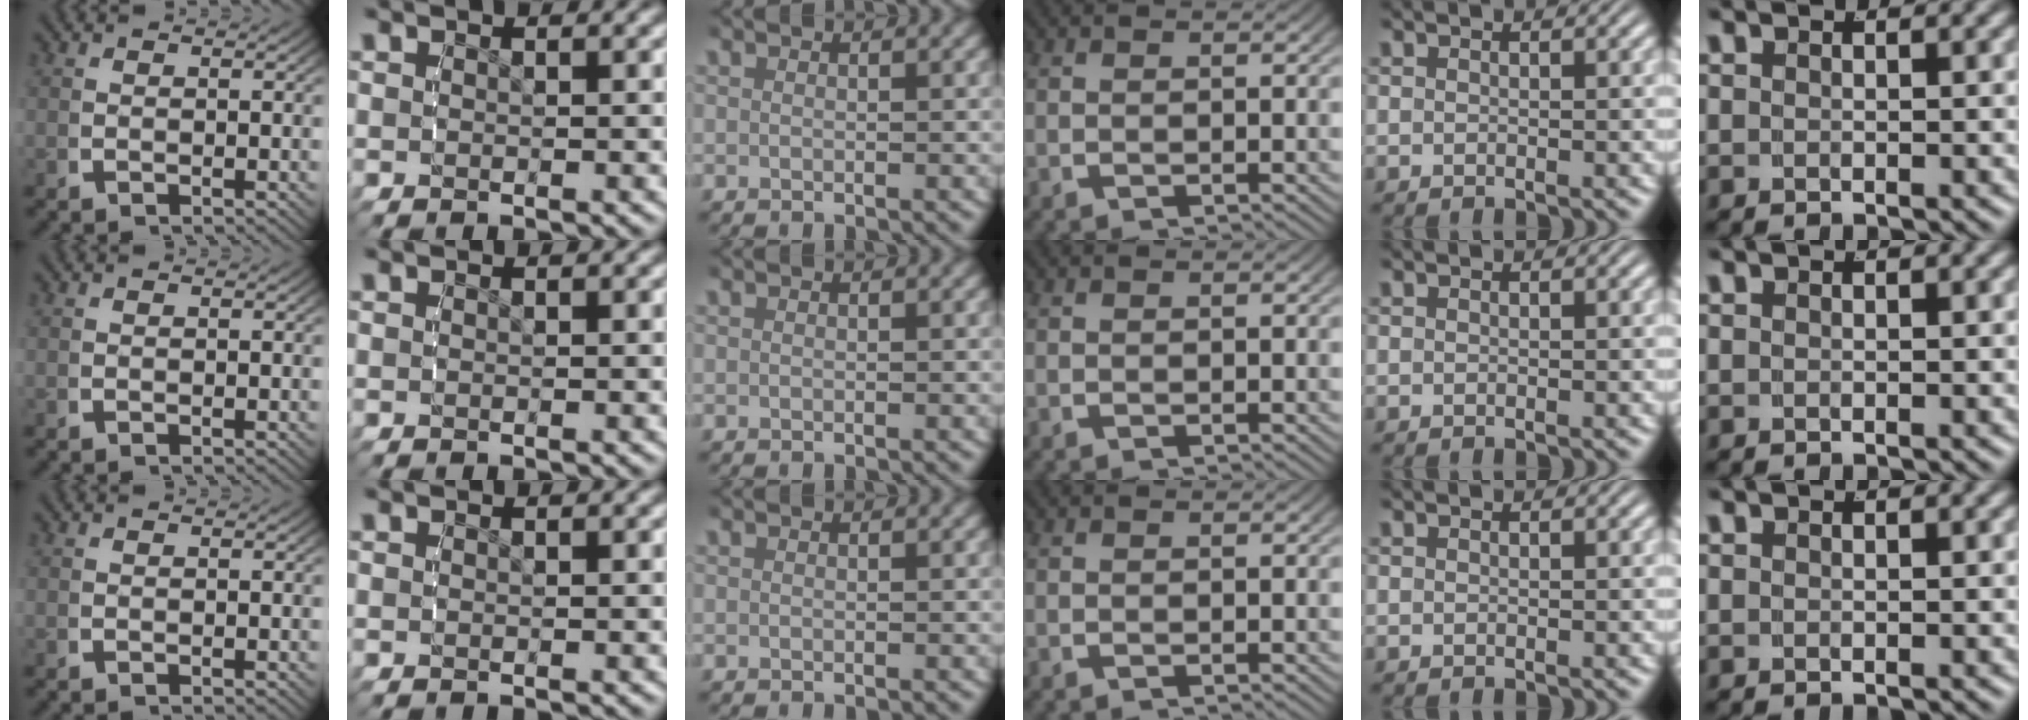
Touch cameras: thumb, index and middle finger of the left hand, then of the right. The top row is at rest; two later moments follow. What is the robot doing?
{"motion": "reach", "object": "pencil case"}